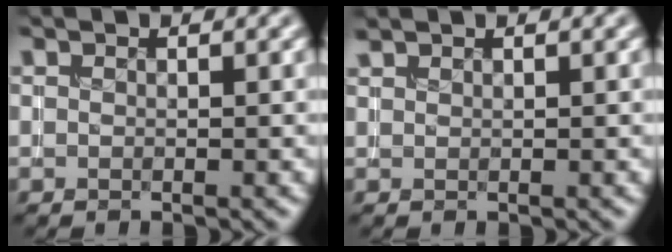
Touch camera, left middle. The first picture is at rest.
{"total": 0.6, "force": [0.6, 0.1, 0.1], "torque": [0.000, 0.001, 0.016]}